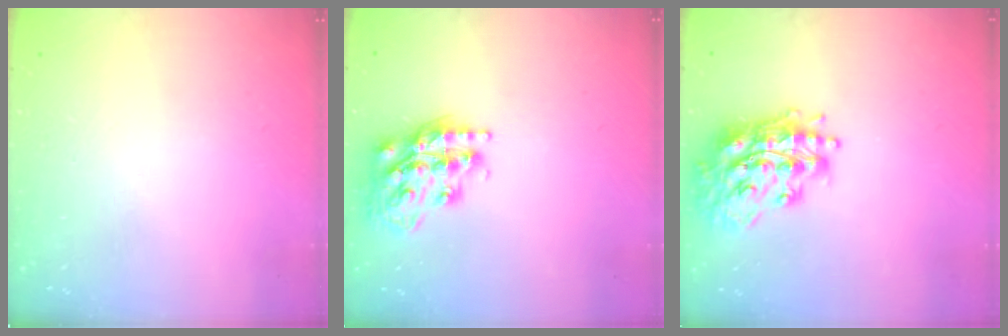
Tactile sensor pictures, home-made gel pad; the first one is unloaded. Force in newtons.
{"total": 16.6, "press": 16.5, "slide": 1.1}
{"total": 18.7, "press": 18.7, "slide": 1.8}